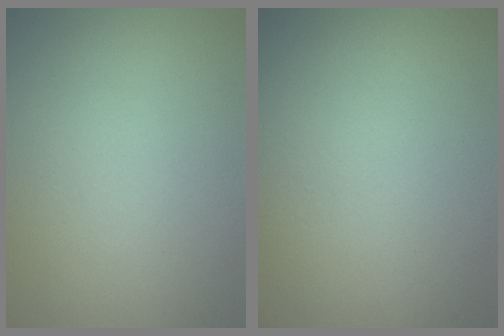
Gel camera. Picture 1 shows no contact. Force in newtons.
{"total": 0.0}